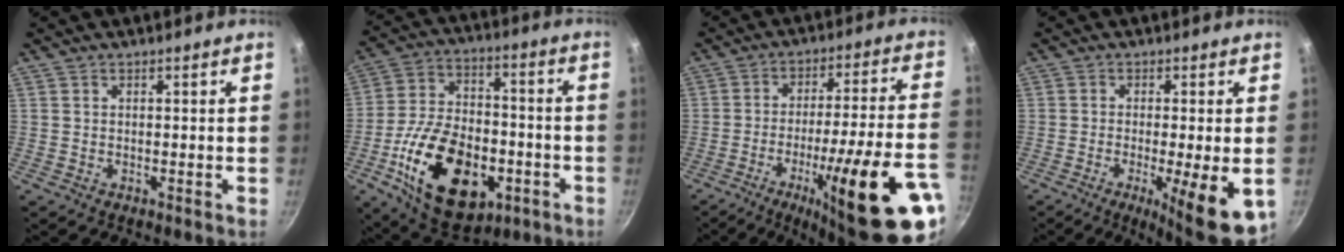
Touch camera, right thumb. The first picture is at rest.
{"total": 23.9, "force": [-7.8, 14.5, 17.3], "torque": [-0.277, 0.034, -0.115]}
{"total": 26.5, "force": [-11.0, 4.5, 23.7], "torque": [-0.314, 0.032, -0.159]}
{"total": 11.4, "force": [-3.0, 2.2, 10.8], "torque": [-0.153, -0.007, -0.037]}